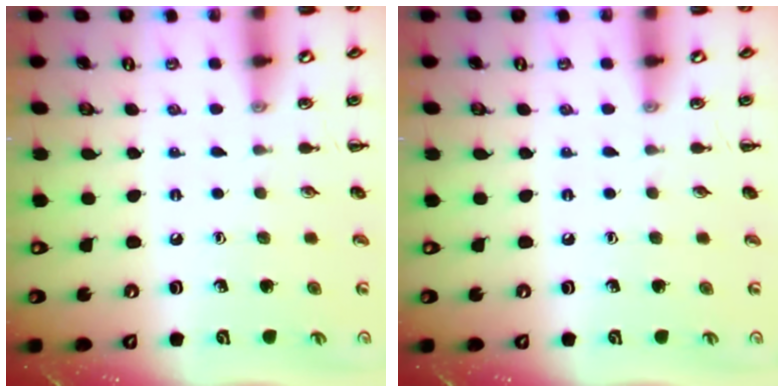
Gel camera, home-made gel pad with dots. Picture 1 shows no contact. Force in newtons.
{"total": 0.0}